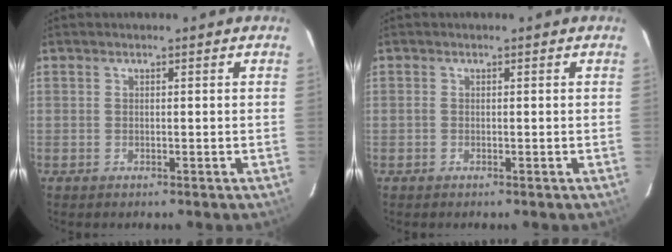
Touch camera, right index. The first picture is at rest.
{"total": 0.0}